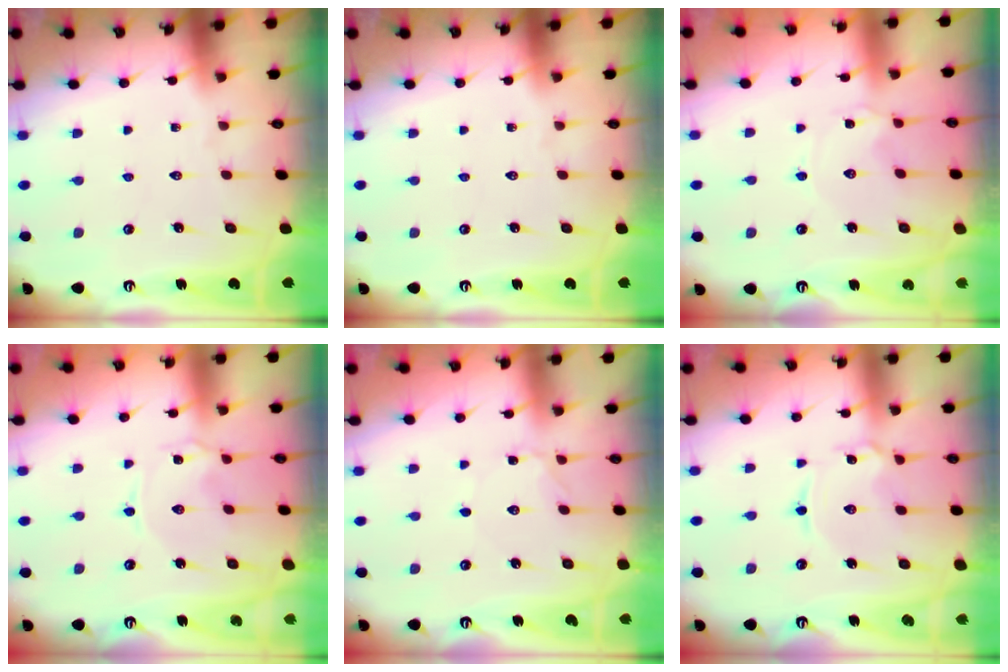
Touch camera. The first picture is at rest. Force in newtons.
{"total": 0.0}
{"total": 1.4, "press": 1.4, "slide": 0.3}
{"total": 0.6, "press": 0.5, "slide": 0.2}
{"total": 1.6, "press": 1.6, "slide": 0.2}
{"total": 2.2, "press": 2.2, "slide": 0.3}